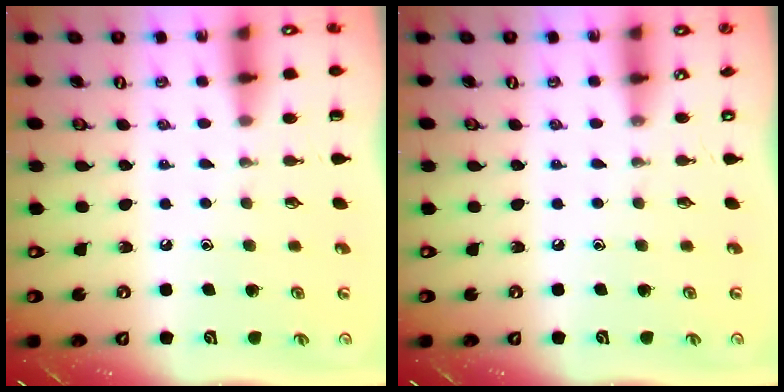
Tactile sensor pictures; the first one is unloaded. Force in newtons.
{"total": 0.0}